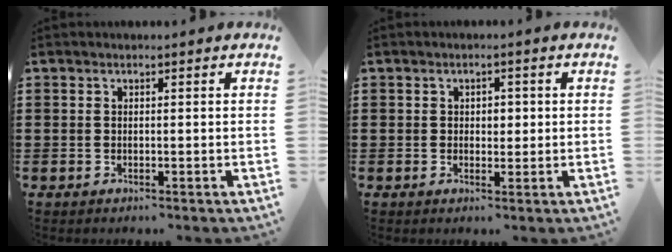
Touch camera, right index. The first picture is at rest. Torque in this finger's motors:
{"motor_torque": [0.31, -0.04, 0.09, 0.04]}